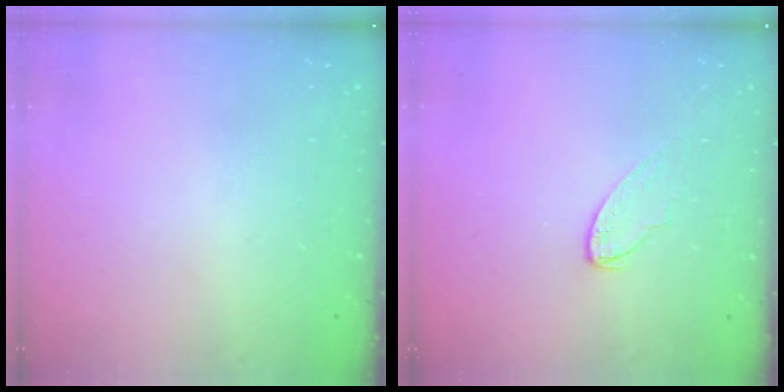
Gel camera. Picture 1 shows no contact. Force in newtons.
{"total": 4.9, "press": 4.9, "slide": 0.2}